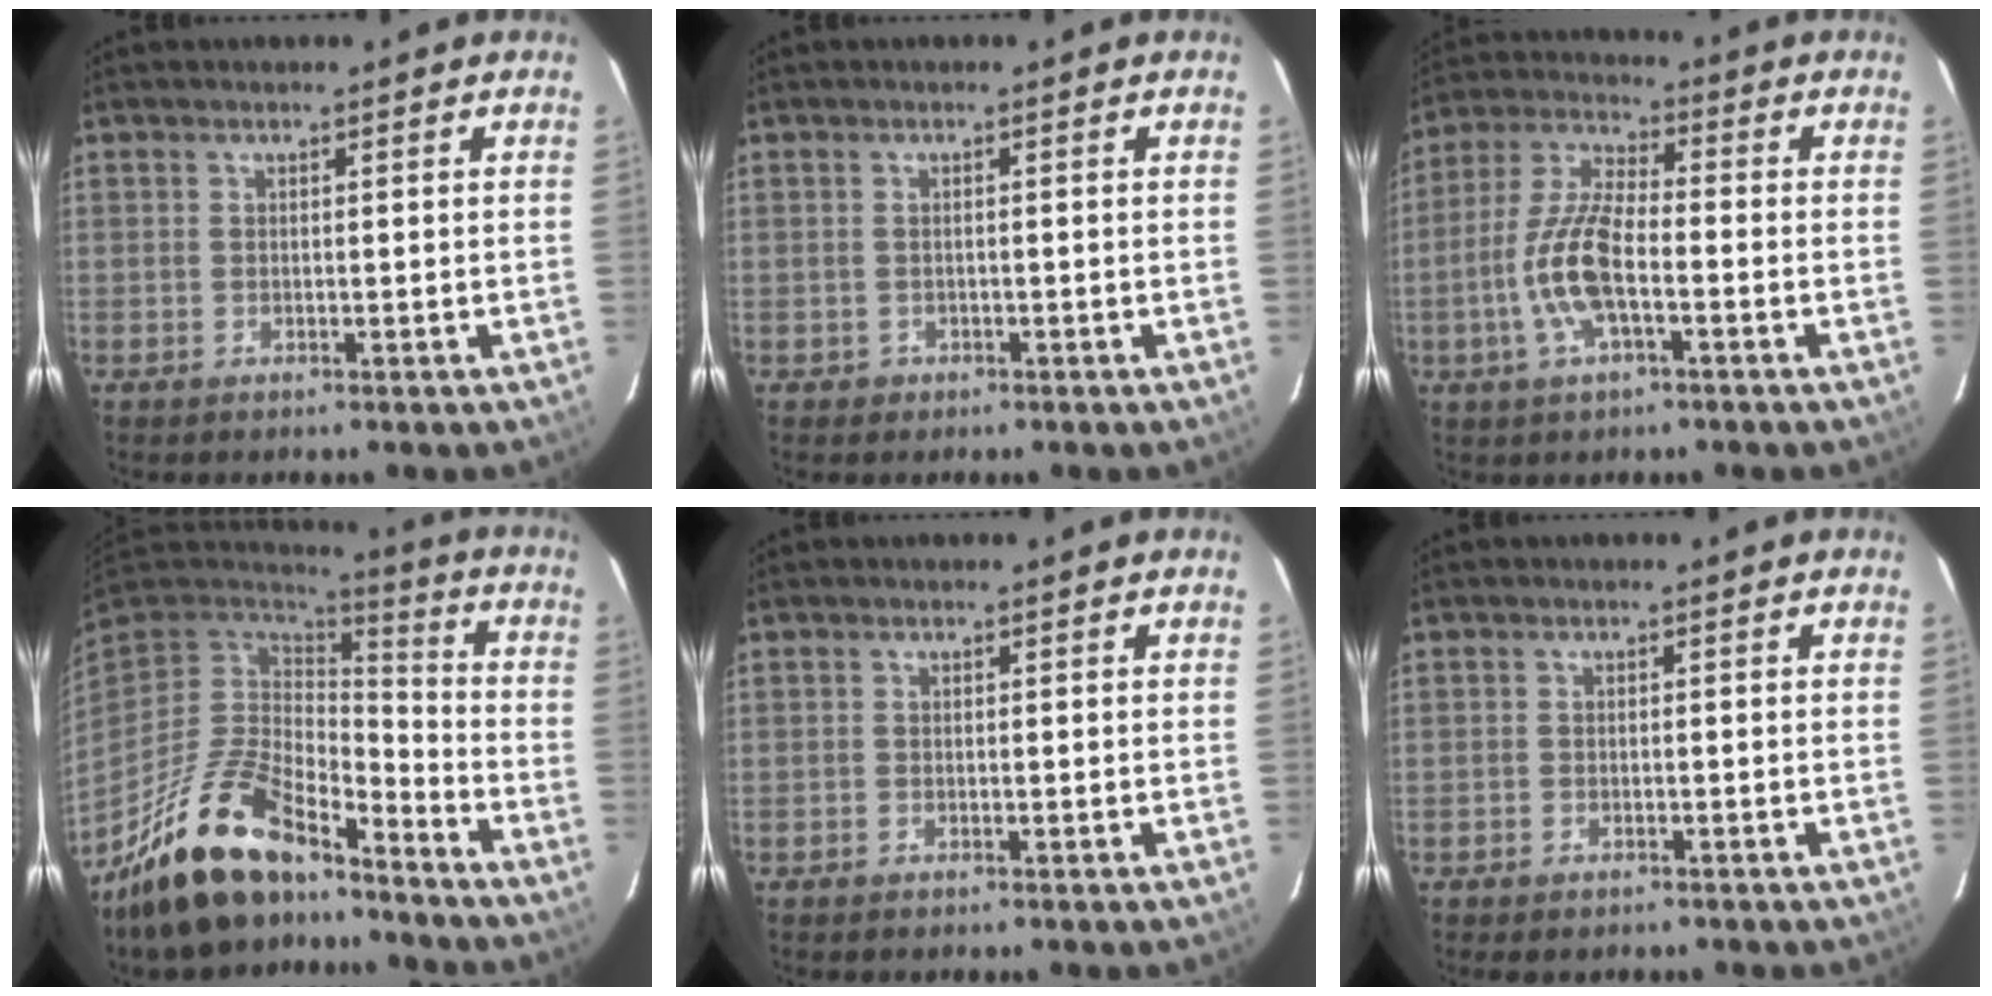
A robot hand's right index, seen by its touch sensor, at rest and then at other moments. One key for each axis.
{"total": 1.0, "fx": -0.6, "fy": 0.8, "fz": 0.1, "tx": -0.001, "ty": 0.002, "tz": -0.002}
{"total": 11.6, "fx": -3.4, "fy": 3.9, "fz": 10.3, "tx": -0.223, "ty": 0.003, "tz": -0.070}
{"total": 18.6, "fx": -13.7, "fy": 6.8, "fz": 10.5, "tx": -0.220, "ty": -0.023, "tz": -0.244}
{"total": 0.0}
{"total": 1.6, "fx": -1.2, "fy": 0.9, "fz": 0.4, "tx": -0.014, "ty": -0.003, "tz": -0.017}